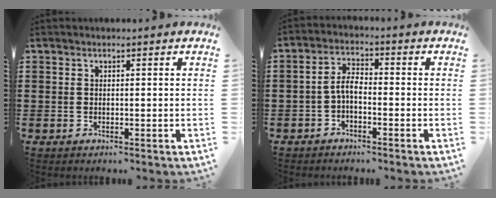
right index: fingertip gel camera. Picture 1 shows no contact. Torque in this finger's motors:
{"motor_torque": [0.62, -0.48, 0.20, 0.11]}